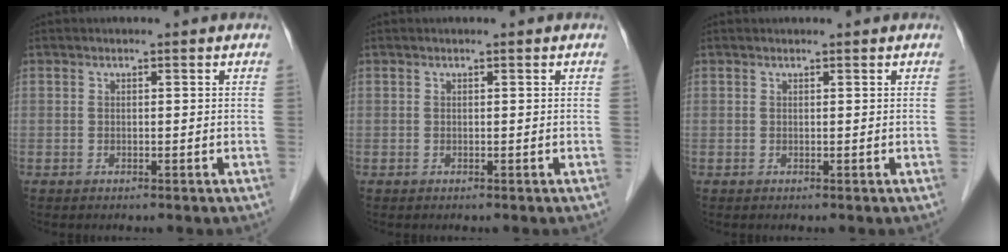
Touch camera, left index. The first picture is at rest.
{"total": 0.0}
{"total": 0.5, "force": [0.5, 0.0, 0.1], "torque": [-0.003, 0.007, 0.009]}